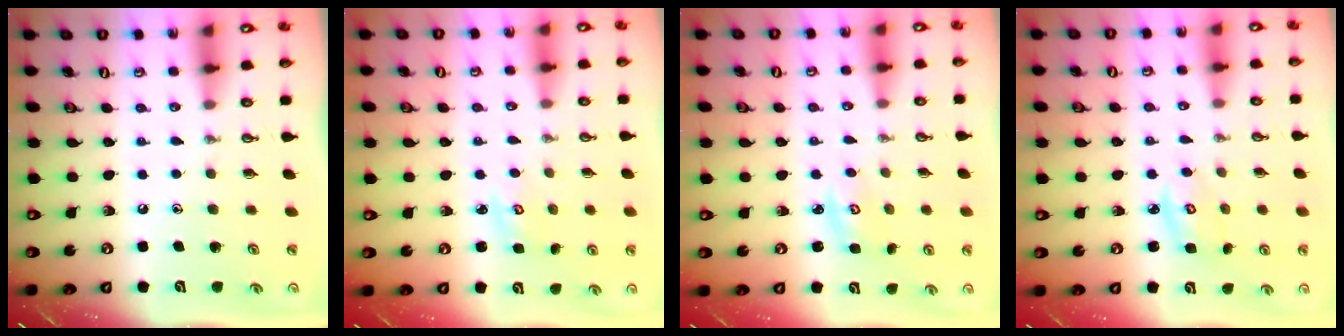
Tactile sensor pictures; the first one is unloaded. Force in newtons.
{"total": 2.3, "press": 2.3, "slide": 0.2}
{"total": 3.0, "press": 3.0, "slide": 0.4}
{"total": 3.8, "press": 3.8, "slide": 0.3}